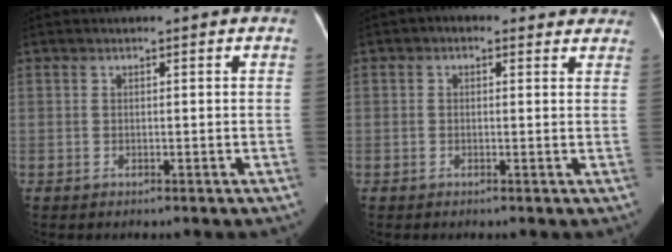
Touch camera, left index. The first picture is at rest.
{"total": 4.8, "force": [3.4, 2.9, 1.8], "torque": [-0.011, 0.024, 0.031]}